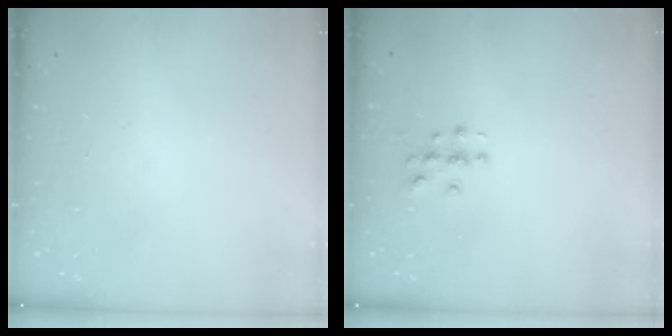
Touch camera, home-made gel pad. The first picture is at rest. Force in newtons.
{"total": 3.0, "press": 3.0, "slide": 0.1}